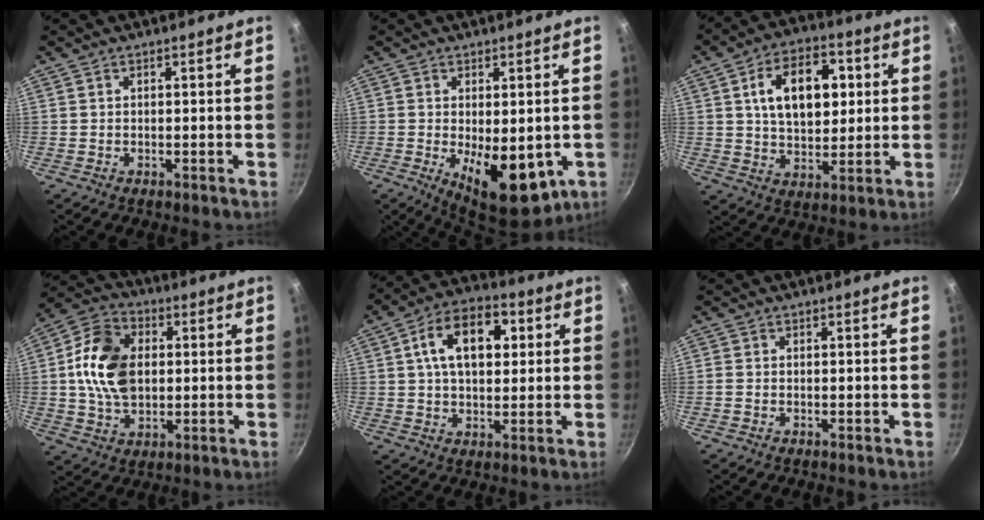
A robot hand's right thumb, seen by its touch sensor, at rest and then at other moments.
{"total": 13.0, "force": [-2.7, 6.4, 11.0], "torque": [-0.135, -0.015, -0.021]}
{"total": 15.3, "force": [3.5, 9.6, 11.4], "torque": [-0.144, -0.001, 0.054]}
{"total": 14.8, "force": [1.4, 10.4, 10.5], "torque": [-0.168, 0.010, 0.014]}
{"total": 14.0, "force": [3.5, 8.7, 10.4], "torque": [-0.137, 0.012, 0.045]}
{"total": 0.8, "force": [-0.3, 0.6, 0.4], "torque": [-0.009, 0.002, -0.009]}